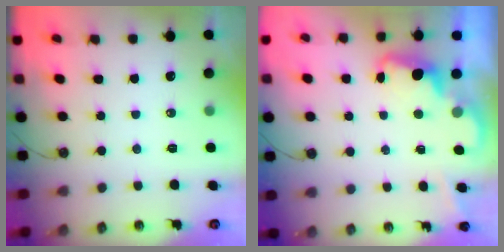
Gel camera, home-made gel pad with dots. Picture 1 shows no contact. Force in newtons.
{"total": 2.3, "press": 2.2, "slide": 0.6}